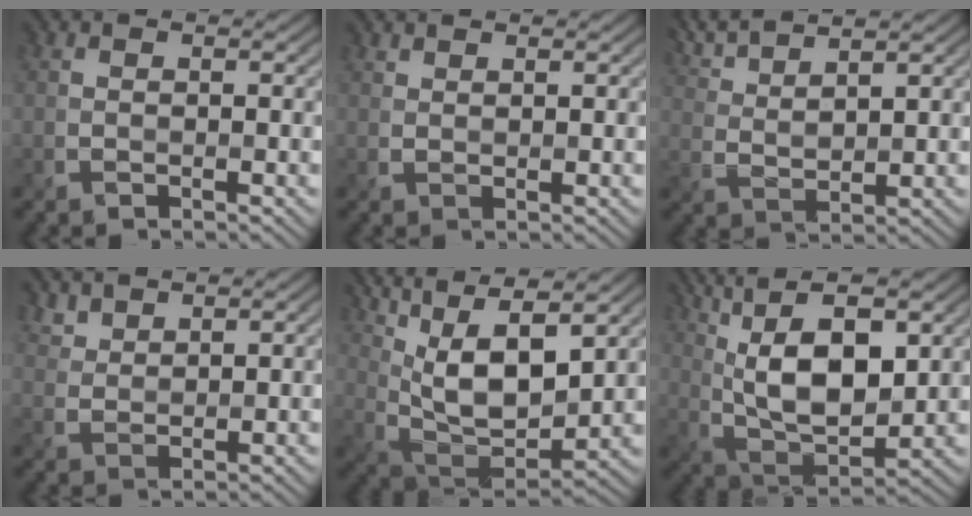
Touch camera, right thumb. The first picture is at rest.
{"total": 1.1, "force": [1.0, 0.2, 0.3], "torque": [-0.012, 0.000, 0.025]}
{"total": 5.8, "force": [4.8, 1.0, 3.1], "torque": [-0.079, 0.011, 0.099]}
{"total": 2.8, "force": [2.5, 0.9, 0.9], "torque": [-0.026, -0.004, 0.063]}
{"total": 16.2, "force": [7.9, 6.4, 12.7], "torque": [-0.282, 0.017, 0.145]}
{"total": 14.6, "force": [5.4, 6.1, 12.1], "torque": [-0.245, 0.018, 0.091]}